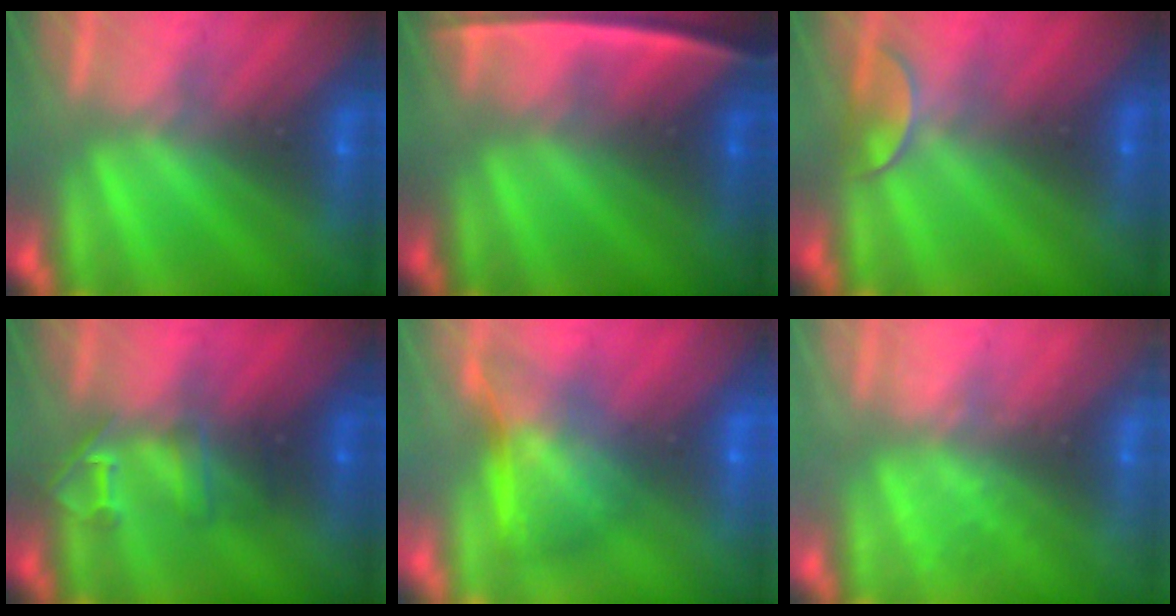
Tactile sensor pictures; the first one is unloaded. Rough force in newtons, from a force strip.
{"total": 2.4}
{"total": 2.4}
{"total": 2.4}
{"total": 11.6}
{"total": 2.3}